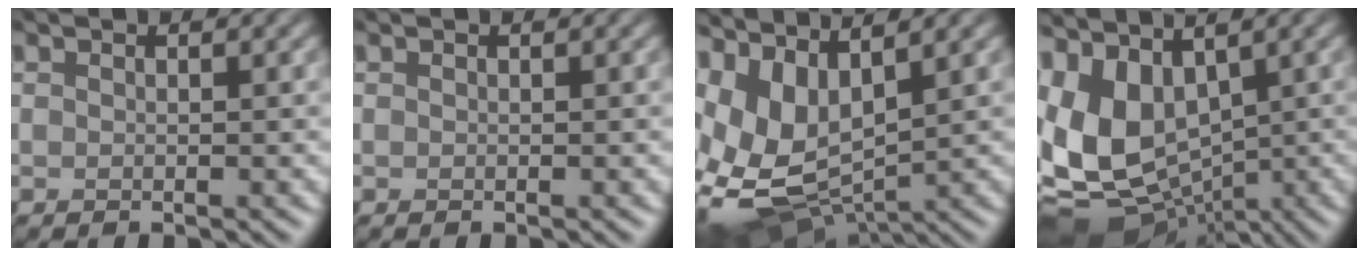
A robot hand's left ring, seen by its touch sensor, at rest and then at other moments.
{"total": 0.0}
{"total": 11.5, "force": [0.9, 7.0, 9.1], "torque": [-0.181, -0.001, 0.038]}
{"total": 10.7, "force": [-0.7, 7.3, 7.8], "torque": [-0.179, -0.014, -0.005]}